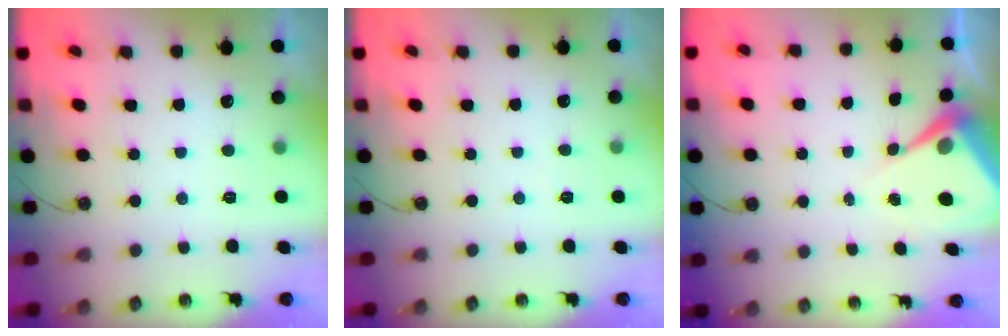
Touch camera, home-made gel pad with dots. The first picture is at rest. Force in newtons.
{"total": 2.6, "press": 2.6, "slide": 0.5}
{"total": 6.4, "press": 6.4, "slide": 0.4}